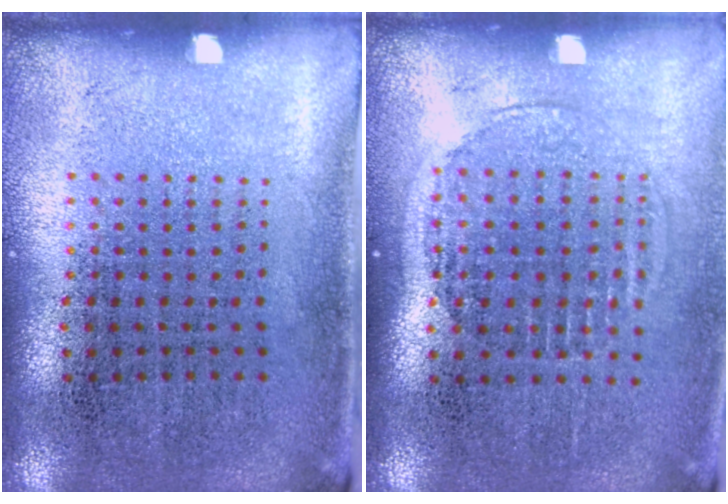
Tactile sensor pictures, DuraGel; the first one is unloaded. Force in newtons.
{"total": 1.5, "press": 1.3, "slide": 0.7}